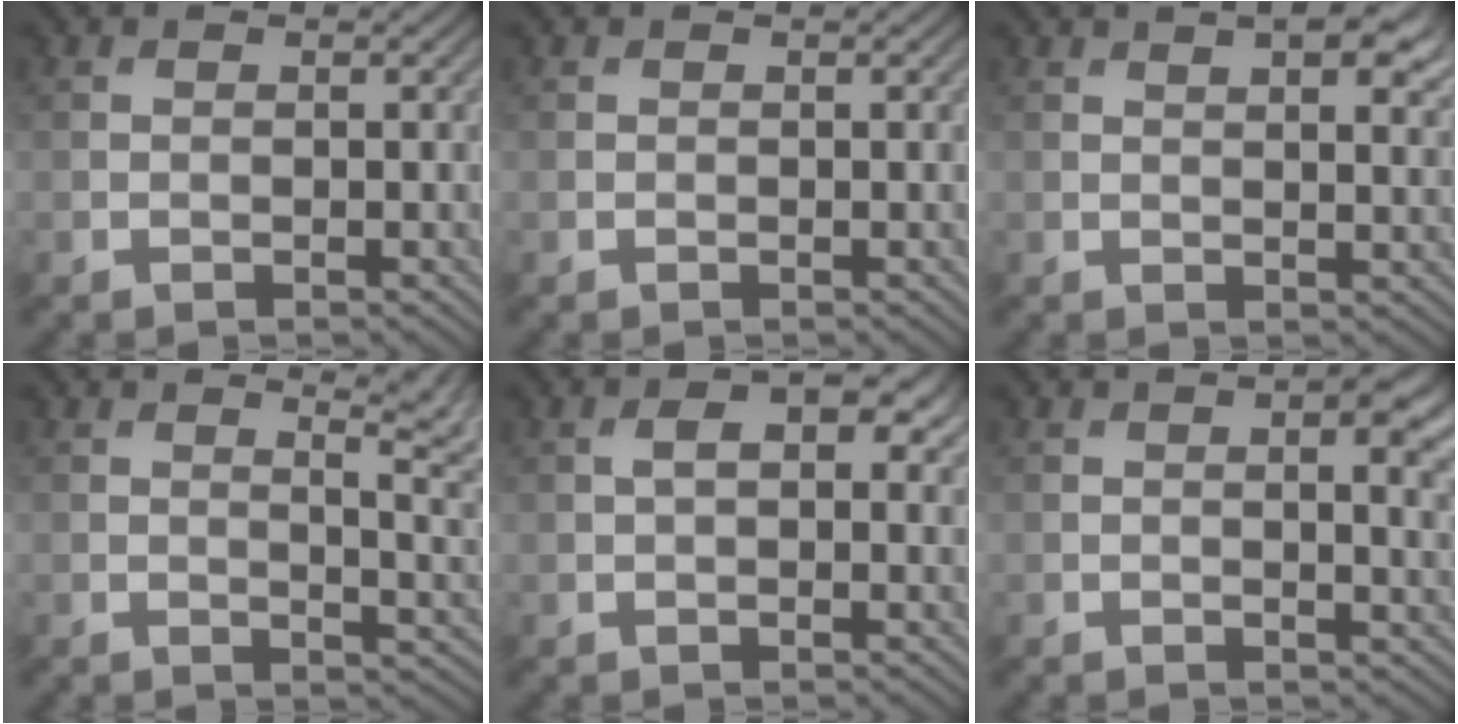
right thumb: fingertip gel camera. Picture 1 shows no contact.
{"total": 0.0}
{"total": 6.3, "force": [3.4, 2.3, 4.8], "torque": [-0.071, 0.005, 0.048]}
{"total": 6.7, "force": [3.3, 2.2, 5.4], "torque": [-0.055, 0.010, 0.043]}
{"total": 4.7, "force": [1.2, 2.5, 3.8], "torque": [-0.065, 0.003, 0.019]}
{"total": 4.9, "force": [1.5, 1.6, 4.3], "torque": [-0.063, -0.001, 0.024]}